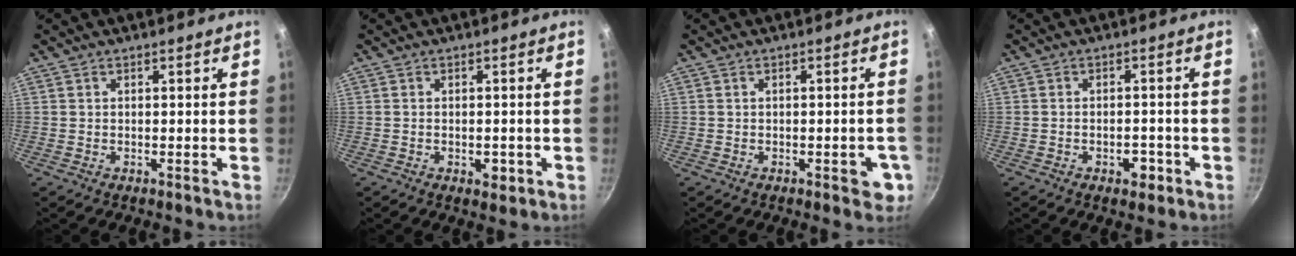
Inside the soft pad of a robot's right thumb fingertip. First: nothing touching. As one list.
[{"total": 2.7, "force": [-0.8, 1.6, 2.0], "torque": [-0.024, 0.002, -0.010]}, {"total": 4.5, "force": [-1.6, 2.0, 3.7], "torque": [-0.026, 0.006, -0.020]}, {"total": 3.6, "force": [-1.7, 2.1, 2.4], "torque": [-0.022, 0.012, -0.021]}]